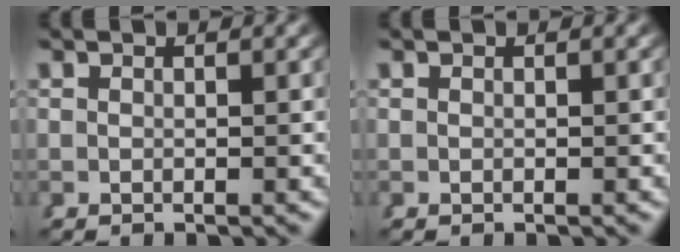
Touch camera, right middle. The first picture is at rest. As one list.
[{"total": 0.0}]